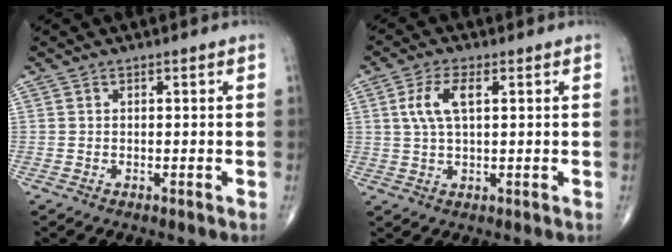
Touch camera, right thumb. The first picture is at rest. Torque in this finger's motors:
{"motor_torque": [-0.45, 0.62, 0.63, 0.19, 0.20]}